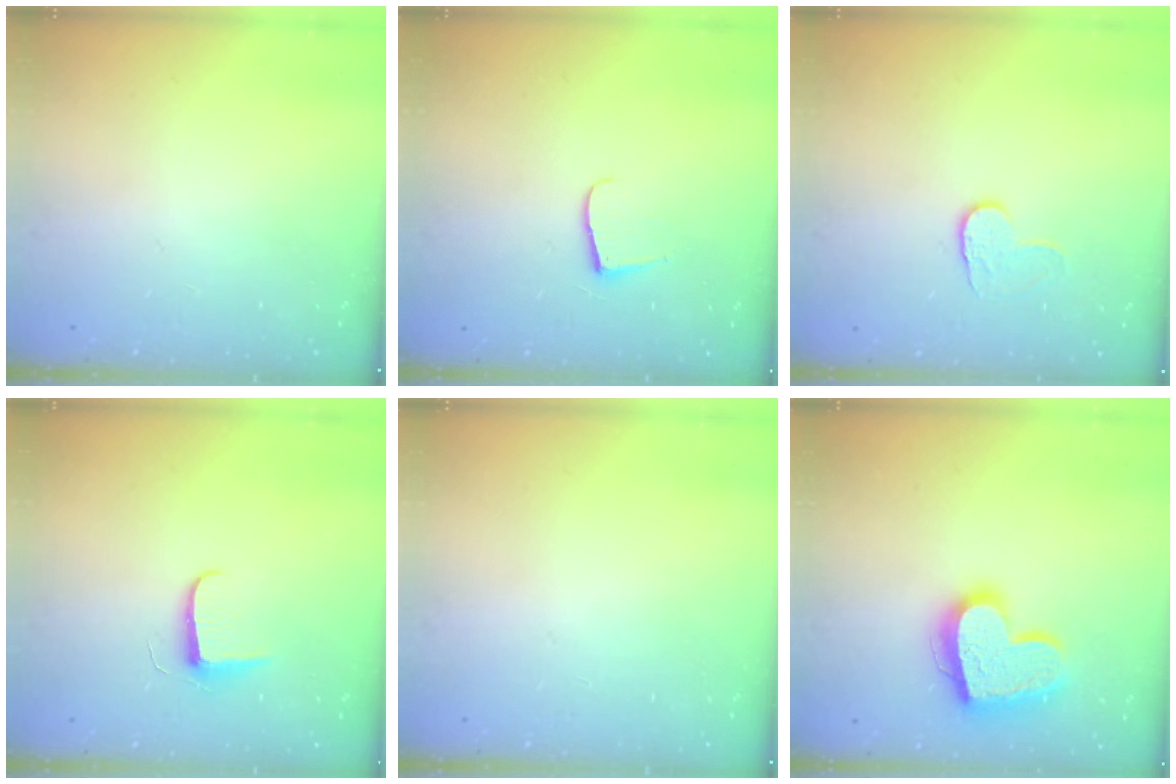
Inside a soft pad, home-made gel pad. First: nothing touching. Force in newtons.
{"total": 6.9, "press": 6.9, "slide": 0.7}
{"total": 5.0, "press": 4.9, "slide": 0.5}
{"total": 6.2, "press": 6.2, "slide": 0.8}
{"total": 0.0}
{"total": 20.2, "press": 20.2, "slide": 1.5}